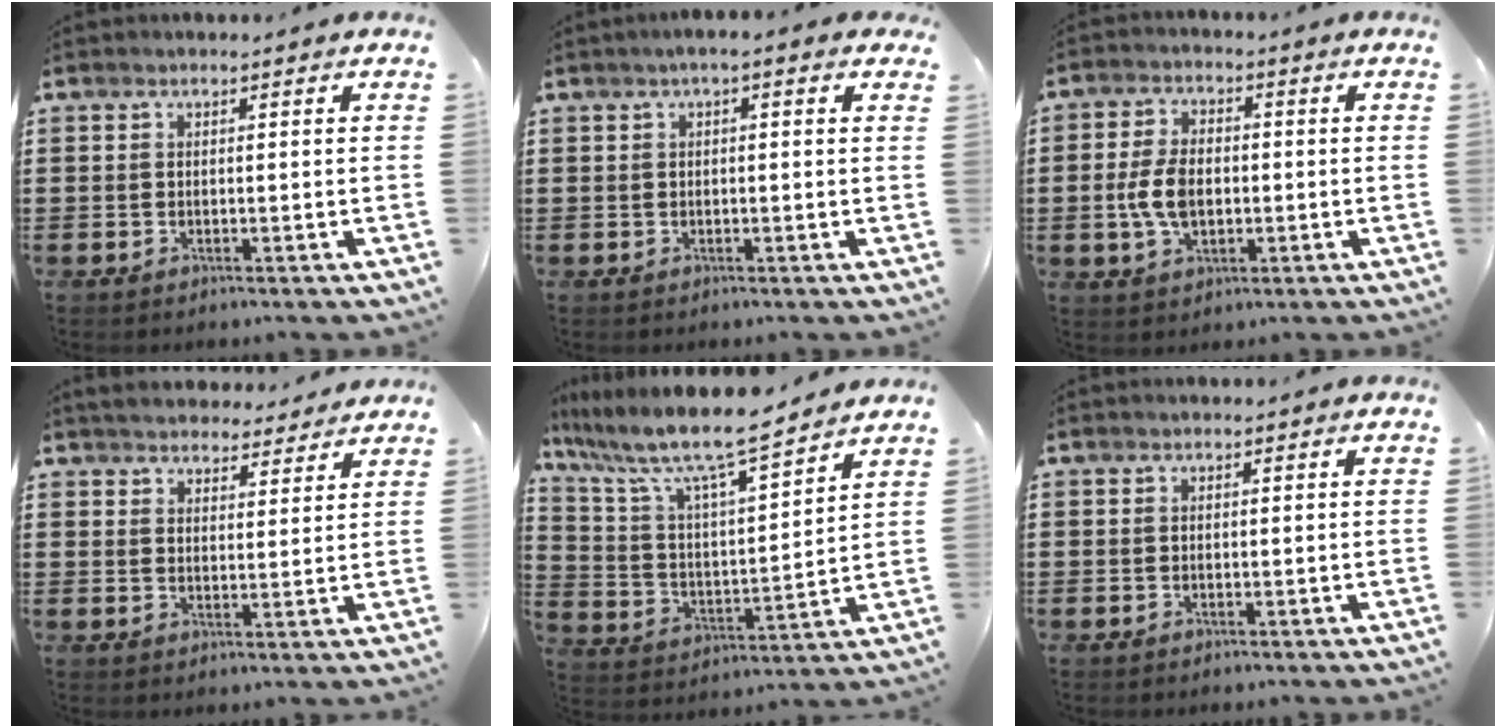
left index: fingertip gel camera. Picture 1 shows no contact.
{"total": 1.5, "force": [-0.3, 0.4, 1.4], "torque": [-0.024, 0.000, -0.007]}
{"total": 6.4, "force": [-0.6, 3.9, 5.0], "torque": [-0.122, 0.000, -0.017]}
{"total": 3.9, "force": [3.8, 0.6, 0.2], "torque": [-0.018, -0.014, 0.069]}
{"total": 9.5, "force": [7.9, 0.8, 5.2], "torque": [-0.135, -0.051, 0.128]}
{"total": 0.0}